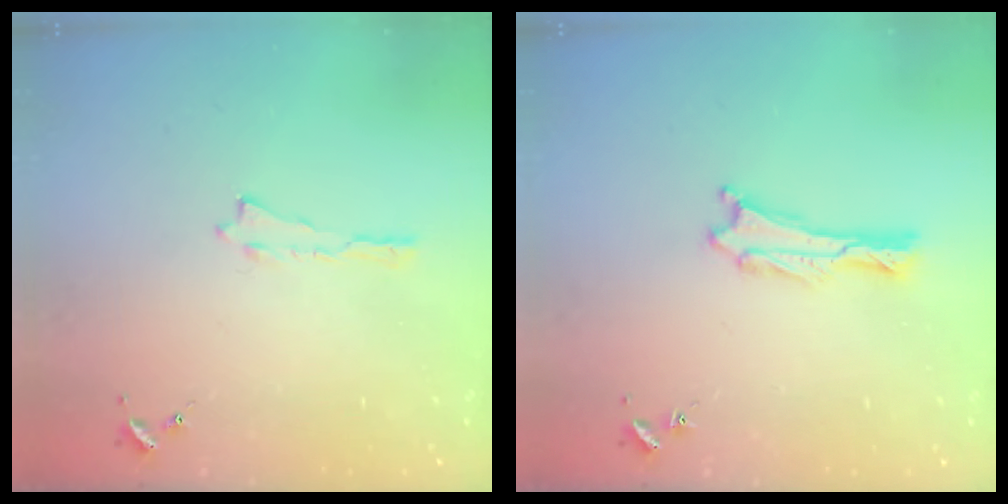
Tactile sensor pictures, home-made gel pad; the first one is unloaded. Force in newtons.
{"total": 0.6, "press": 0.6, "slide": 0.2}